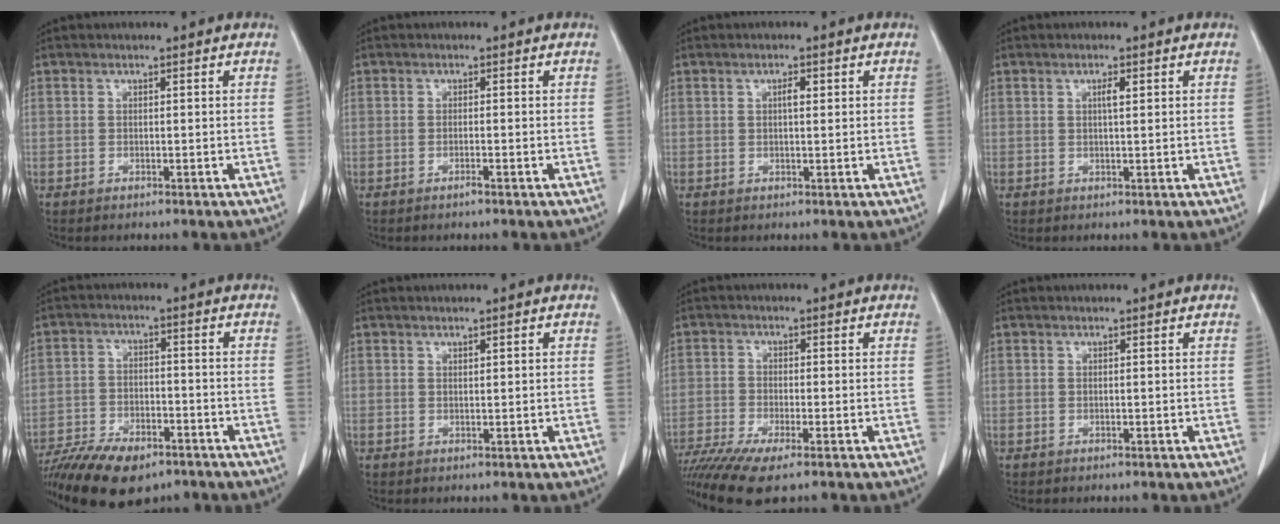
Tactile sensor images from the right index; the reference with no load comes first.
{"total": 0.9, "force": [-0.6, -0.1, 0.6], "torque": [-0.012, 0.000, -0.012]}
{"total": 1.5, "force": [0.4, 0.4, 1.4], "torque": [-0.022, 0.002, 0.006]}
{"total": 1.6, "force": [0.6, 0.2, 1.4], "torque": [-0.022, 0.001, 0.008]}
{"total": 15.4, "force": [-11.3, 6.2, 8.5], "torque": [-0.169, -0.019, -0.187]}
{"total": 0.9, "force": [0.4, 0.2, 0.7], "torque": [-0.011, 0.001, 0.007]}
{"total": 10.4, "force": [-7.6, 1.6, 7.0], "torque": [-0.133, -0.013, -0.133]}
{"total": 0.0}